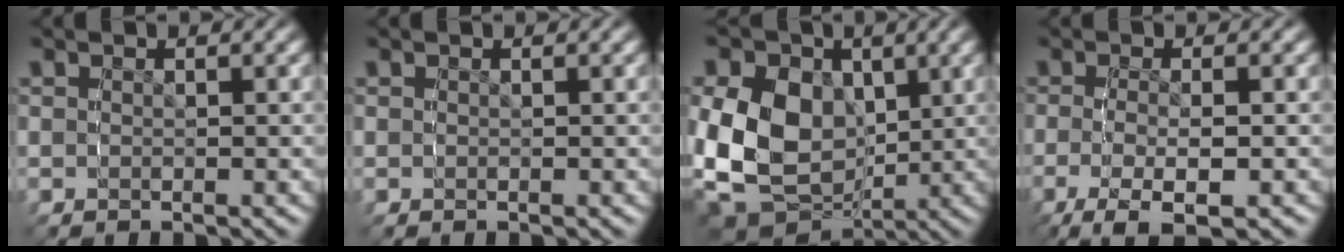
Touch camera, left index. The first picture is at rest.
{"total": 0.0}
{"total": 15.9, "force": [-0.1, 13.1, 8.9], "torque": [-0.206, -0.052, 0.010]}
{"total": 5.2, "force": [-2.9, 1.5, 4.0], "torque": [-0.082, -0.022, -0.031]}